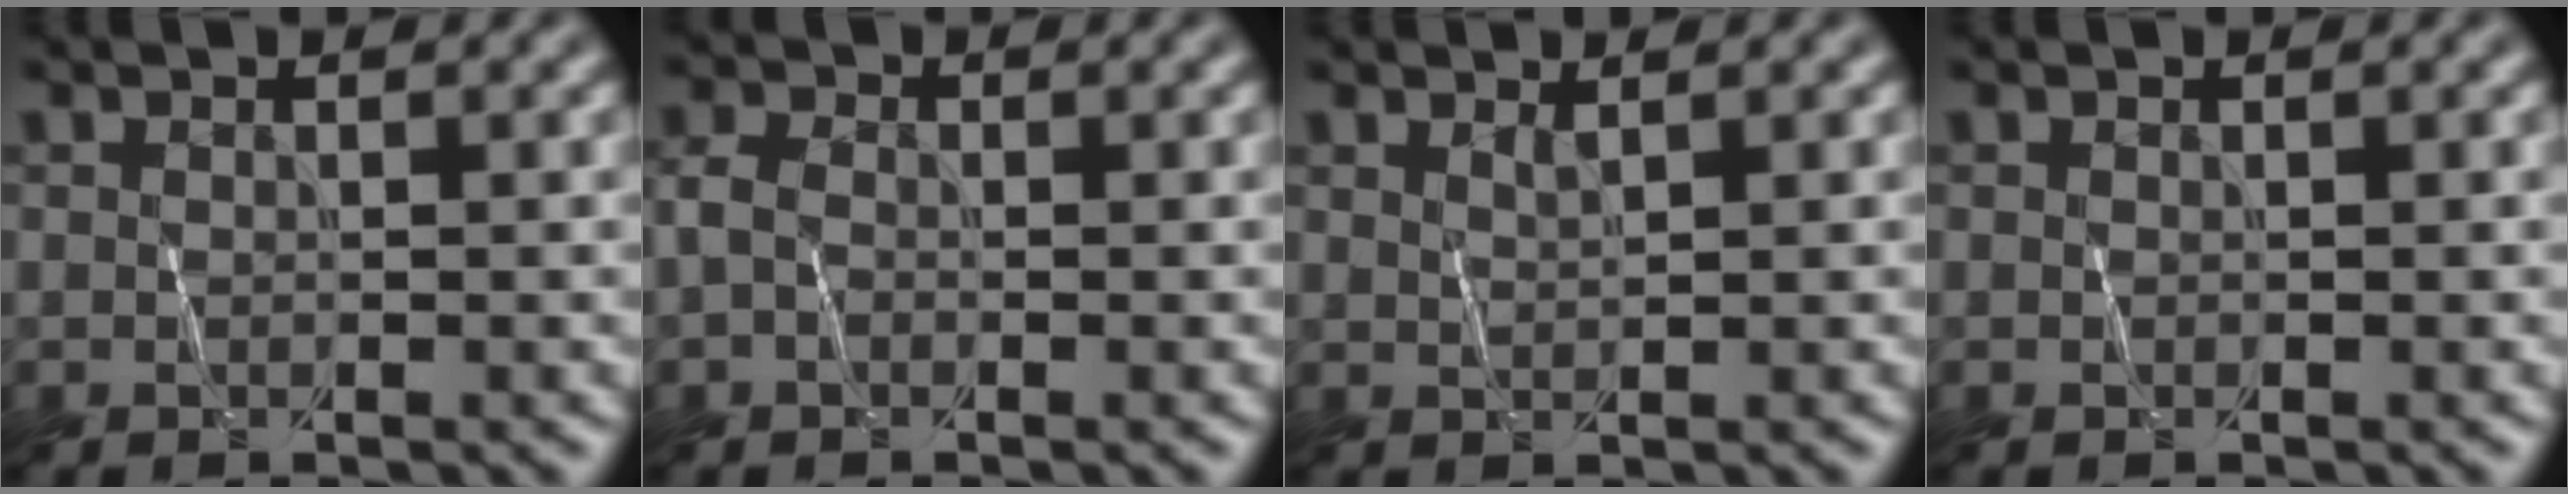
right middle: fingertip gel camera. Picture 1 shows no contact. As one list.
[{"total": 1.6, "force": [-0.6, 1.2, 0.9], "torque": [-0.020, 0.010, -0.010]}, {"total": 0.5, "force": [0.5, 0.1, 0.0], "torque": [0.003, 0.002, 0.019]}, {"total": 0.0}]